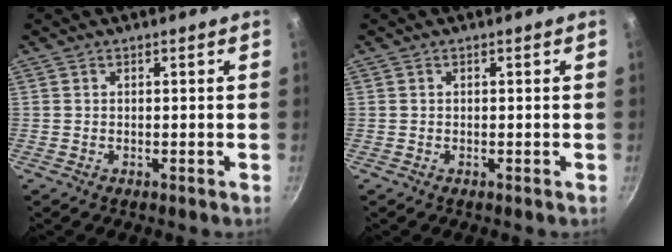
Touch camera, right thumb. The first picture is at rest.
{"total": 0.0}